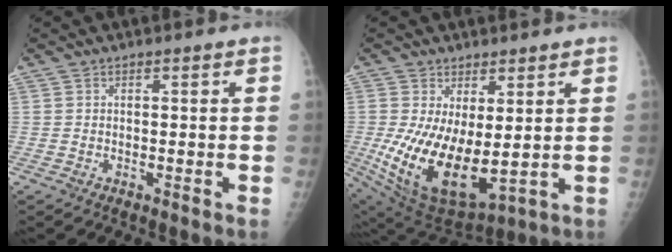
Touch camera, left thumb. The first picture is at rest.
{"total": 14.8, "force": [0.1, 6.8, 13.1], "torque": [-0.245, -0.036, 0.026]}